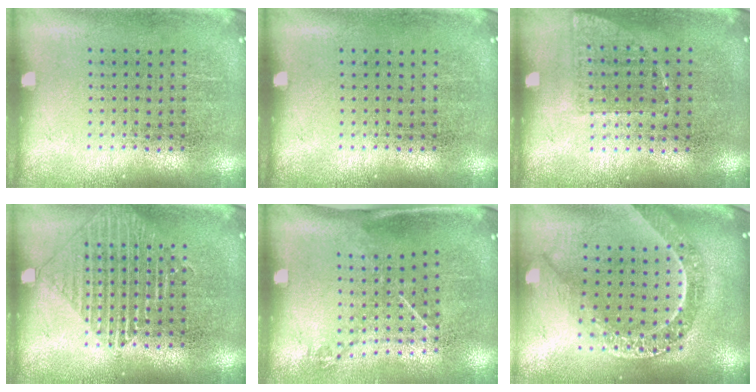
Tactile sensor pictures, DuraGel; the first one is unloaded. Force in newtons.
{"total": 0.0}
{"total": 0.7, "press": 0.7, "slide": 0.3}
{"total": 2.2, "press": 2.1, "slide": 0.4}
{"total": 1.4, "press": 0.9, "slide": 1.0}
{"total": 2.5, "press": 2.1, "slide": 1.4}